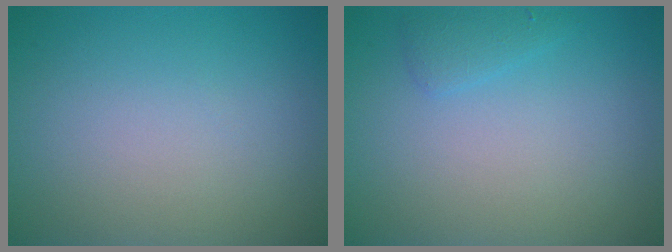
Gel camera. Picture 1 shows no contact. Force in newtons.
{"total": 1.2, "press": 1.2, "slide": 0.1}